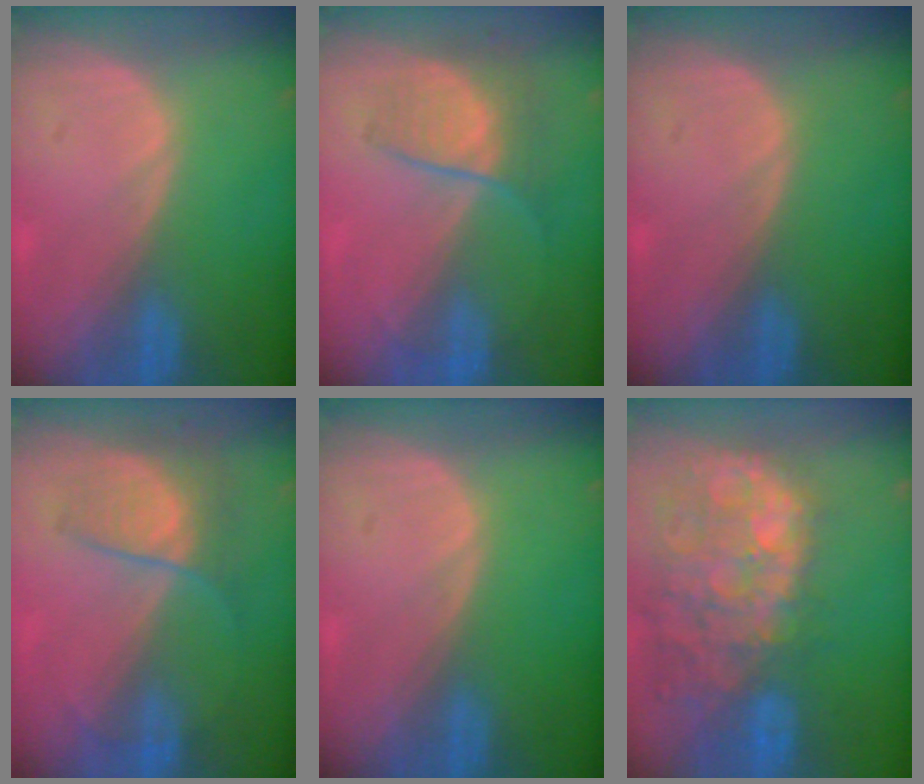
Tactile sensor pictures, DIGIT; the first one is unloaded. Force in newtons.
{"total": 6.7, "press": 6.0, "slide": 3.1}
{"total": 0.0}
{"total": 6.9, "press": 5.9, "slide": 3.5}
{"total": 0.0}
{"total": 14.3, "press": 11.6, "slide": 8.3}